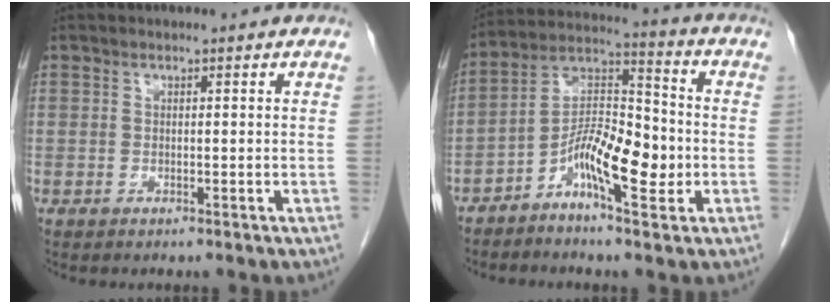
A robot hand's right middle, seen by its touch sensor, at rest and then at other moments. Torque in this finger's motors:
{"motor_torque": [1.07, -1.07, 0.28, 0.15]}